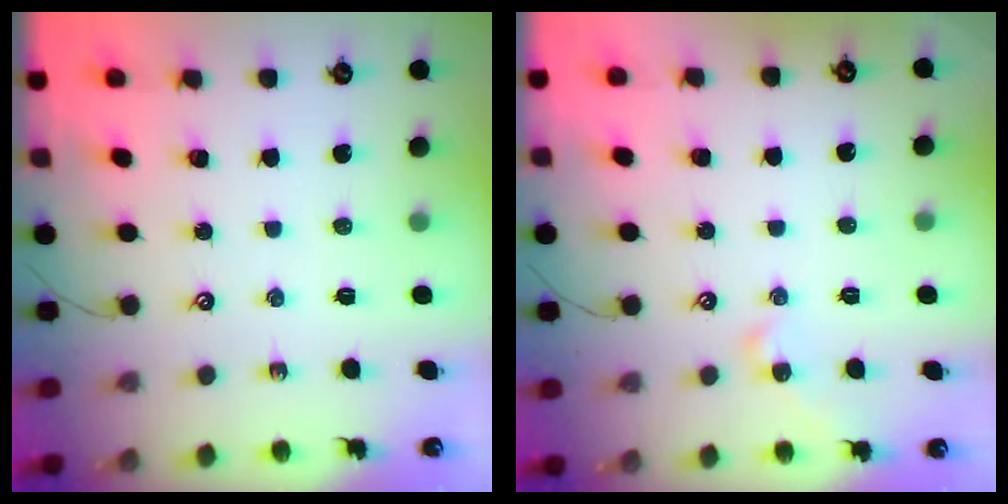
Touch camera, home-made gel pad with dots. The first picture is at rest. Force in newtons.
{"total": 1.9, "press": 1.8, "slide": 0.5}